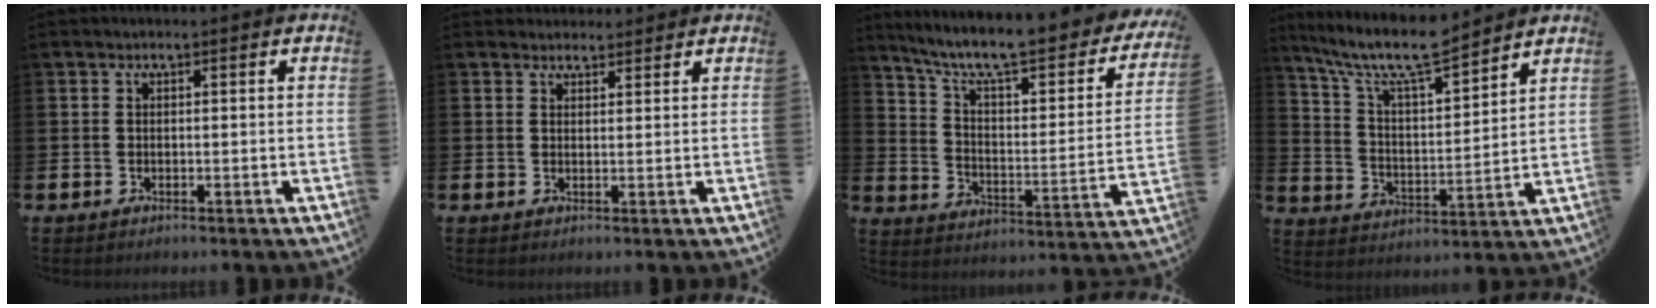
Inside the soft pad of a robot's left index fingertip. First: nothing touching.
{"total": 2.3, "force": [2.2, 0.8, -0.1], "torque": [0.006, -0.009, 0.039]}
{"total": 9.5, "force": [7.9, 2.2, 4.8], "torque": [-0.114, -0.062, 0.127]}
{"total": 9.9, "force": [8.8, 1.5, 4.4], "torque": [-0.115, -0.051, 0.152]}